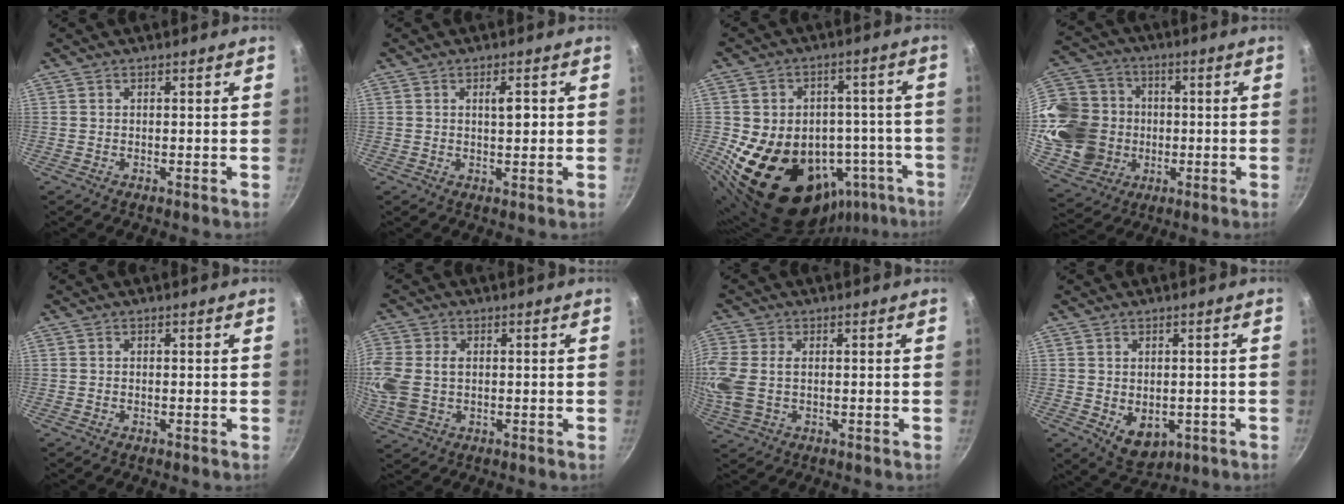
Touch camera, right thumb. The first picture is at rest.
{"total": 3.6, "force": [0.5, 1.4, 3.2], "torque": [-0.040, -0.004, 0.006]}
{"total": 22.9, "force": [-8.0, 16.7, 13.5], "torque": [-0.162, 0.035, -0.095]}
{"total": 19.7, "force": [-1.1, 17.0, 9.8], "torque": [-0.183, 0.028, -0.007]}
{"total": 0.0}
{"total": 11.1, "force": [0.3, 8.1, 7.6], "torque": [-0.180, 0.005, 0.005]}
{"total": 9.2, "force": [0.0, 6.0, 7.1], "torque": [-0.163, 0.002, -0.004]}
{"total": 6.6, "force": [-1.2, 4.7, 4.5], "torque": [-0.048, -0.007, -0.001]}